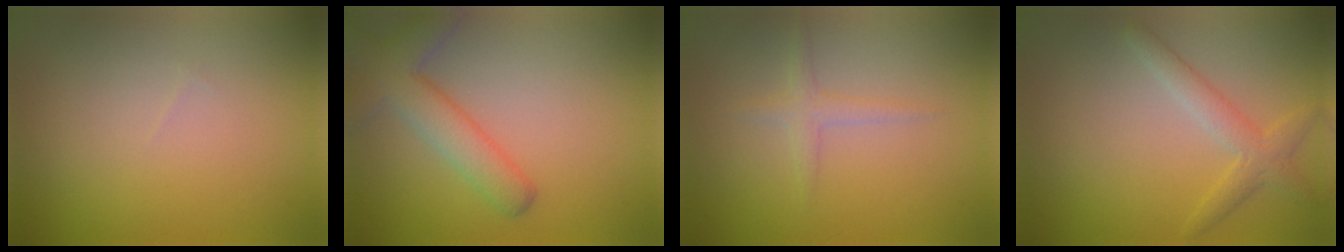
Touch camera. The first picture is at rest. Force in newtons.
{"total": 4.8, "press": 4.8, "slide": 0.3}
{"total": 1.3, "press": 1.3, "slide": 0.1}
{"total": 2.7, "press": 2.7, "slide": 0.1}